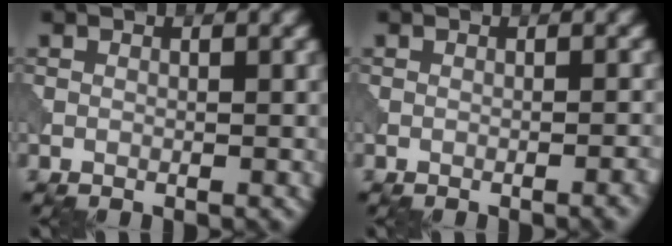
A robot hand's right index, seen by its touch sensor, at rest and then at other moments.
{"total": 1.4, "force": [-0.6, 0.3, 1.2], "torque": [-0.010, 0.004, -0.011]}